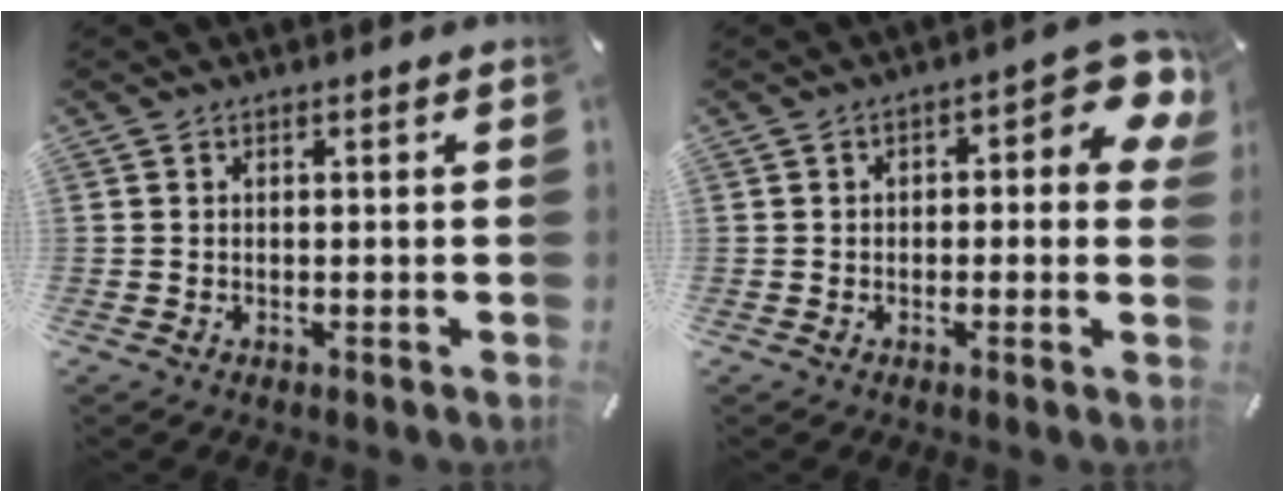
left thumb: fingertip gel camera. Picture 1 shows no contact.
{"total": 7.6, "force": [1.1, 3.7, 6.5], "torque": [-0.079, -0.003, 0.014]}